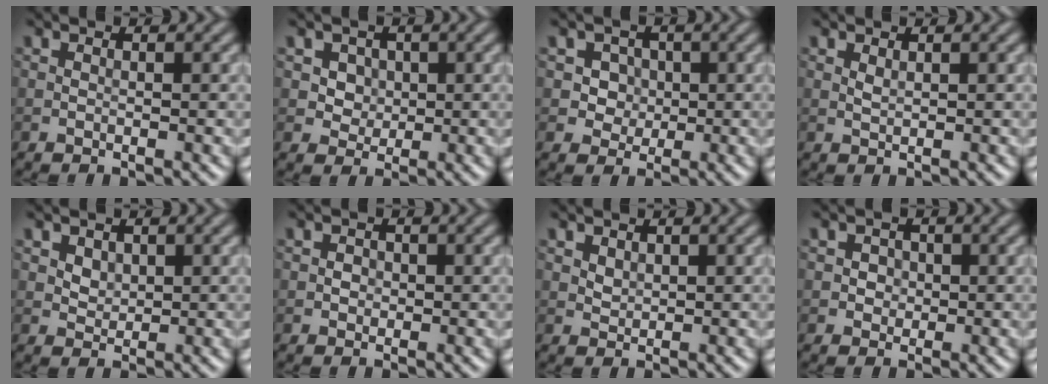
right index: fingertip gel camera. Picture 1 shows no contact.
{"total": 3.1, "force": [1.1, 2.5, 1.4], "torque": [-0.029, -0.003, 0.027]}
{"total": 3.1, "force": [0.8, 2.7, 1.3], "torque": [-0.016, -0.003, 0.014]}
{"total": 0.6, "force": [0.4, 0.2, 0.4], "torque": [-0.013, -0.001, 0.009]}
{"total": 1.4, "force": [0.7, 1.1, 0.6], "torque": [-0.011, -0.005, 0.019]}
{"total": 0.8, "force": [0.0, 0.8, 0.3], "torque": [-0.002, -0.002, -0.002]}
{"total": 1.0, "force": [0.6, 0.6, 0.4], "torque": [-0.012, -0.002, 0.016]}
{"total": 1.4, "force": [0.2, 1.2, 0.5], "torque": [0.001, 0.002, 0.004]}